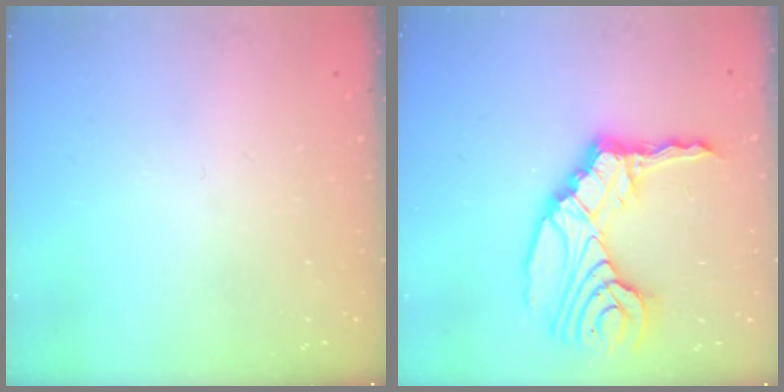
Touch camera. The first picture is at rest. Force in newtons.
{"total": 18.4, "press": 18.1, "slide": 3.3}